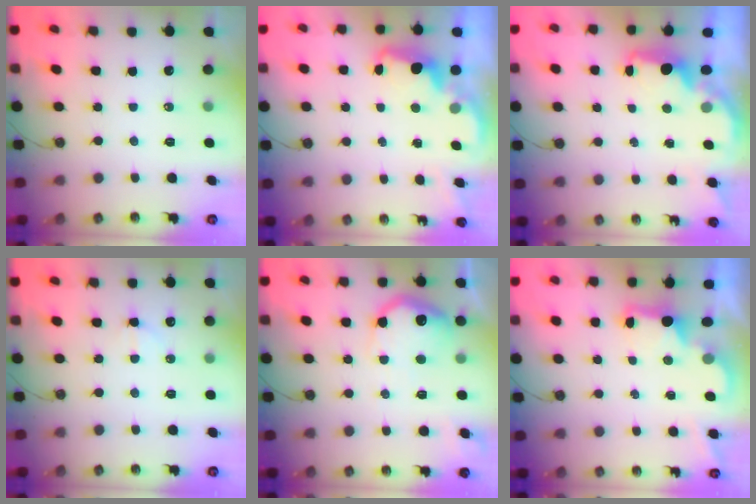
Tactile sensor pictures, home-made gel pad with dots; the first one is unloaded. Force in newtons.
{"total": 2.5, "press": 2.5, "slide": 0.6}
{"total": 2.6, "press": 2.5, "slide": 0.6}
{"total": 3.8, "press": 3.7, "slide": 0.9}
{"total": 17.2, "press": 17.1, "slide": 1.1}
{"total": 2.1, "press": 2.1, "slide": 0.5}